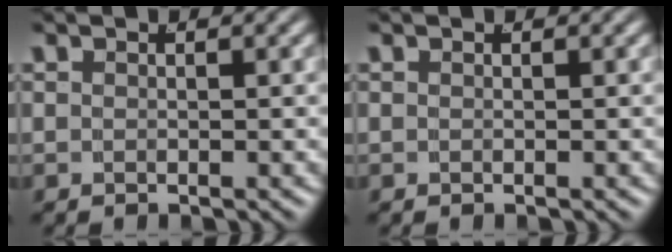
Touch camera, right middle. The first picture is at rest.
{"total": 0.0}